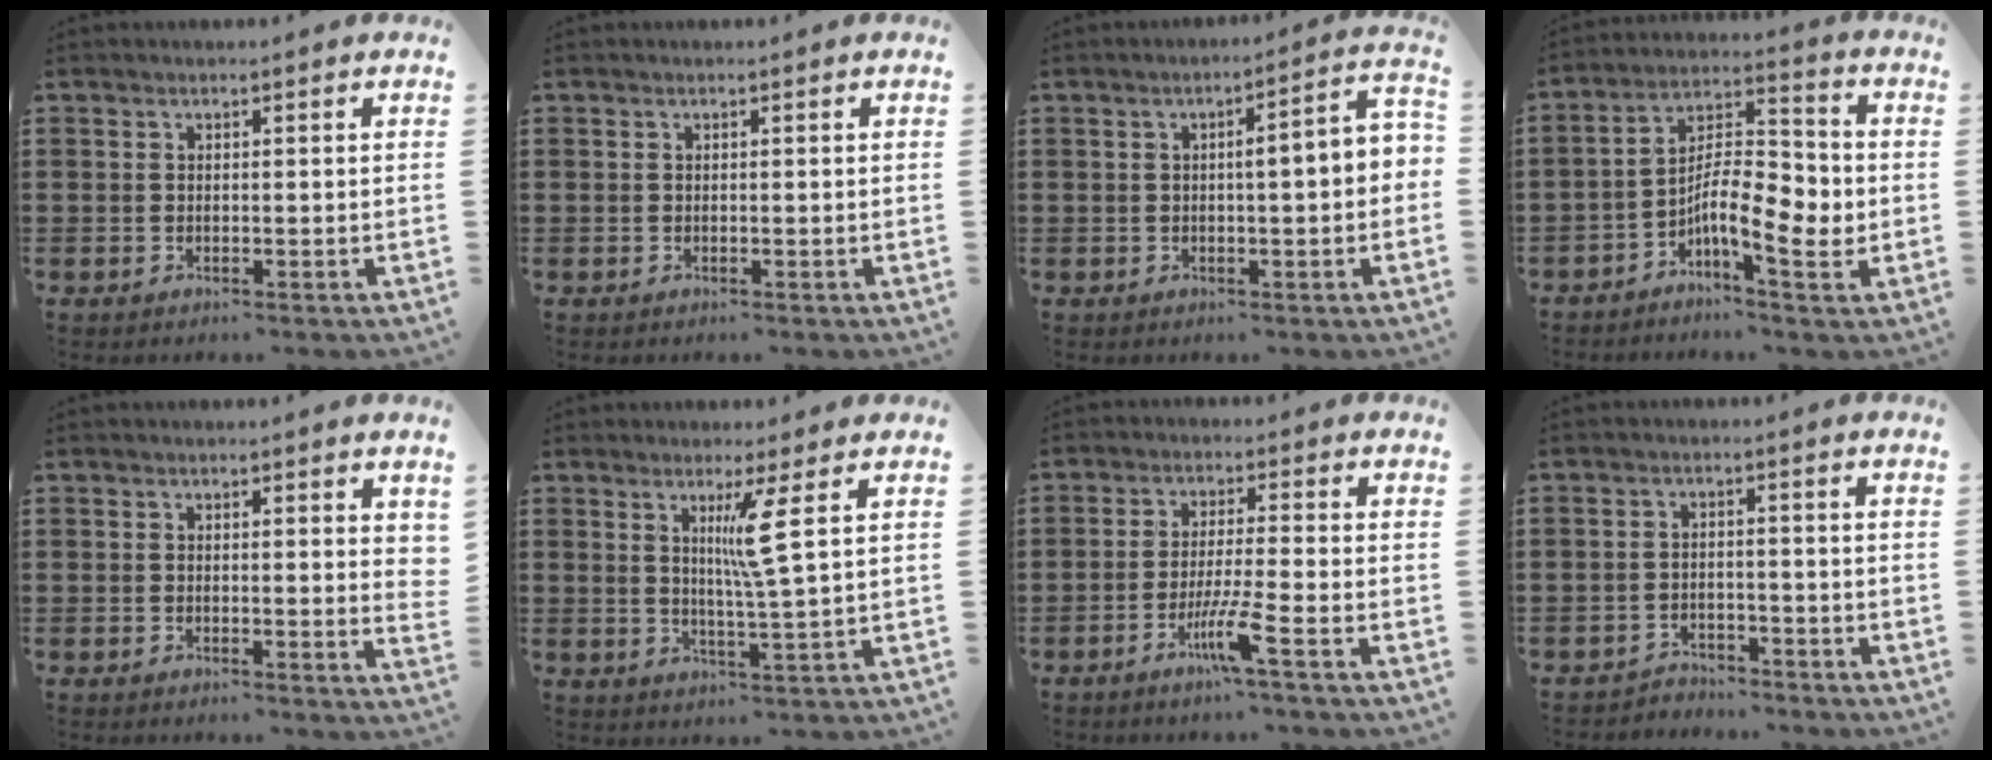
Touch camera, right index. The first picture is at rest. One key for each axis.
{"total": 0.0}
{"total": 3.2, "fx": -0.5, "fy": 0.1, "fz": 3.1, "tx": -0.057, "ty": -0.002, "tz": -0.014}
{"total": 9.5, "fx": -3.1, "fy": 3.0, "fz": 8.4, "tx": -0.158, "ty": -0.004, "tz": -0.054}
{"total": 1.3, "fx": 0.9, "fy": 0.3, "fz": 1.0, "tx": -0.013, "ty": 0.000, "tz": 0.015}
{"total": 5.6, "fx": 2.0, "fy": -0.7, "fz": 5.2, "tx": -0.099, "ty": -0.012, "tz": 0.027}
{"total": 6.2, "fx": -3.4, "fy": -0.4, "fz": 5.2, "tx": -0.104, "ty": -0.014, "tz": -0.064}
{"total": 2.6, "fx": -2.5, "fy": 0.5, "fz": -0.2, "tx": -0.006, "ty": 0.002, "tz": -0.056}